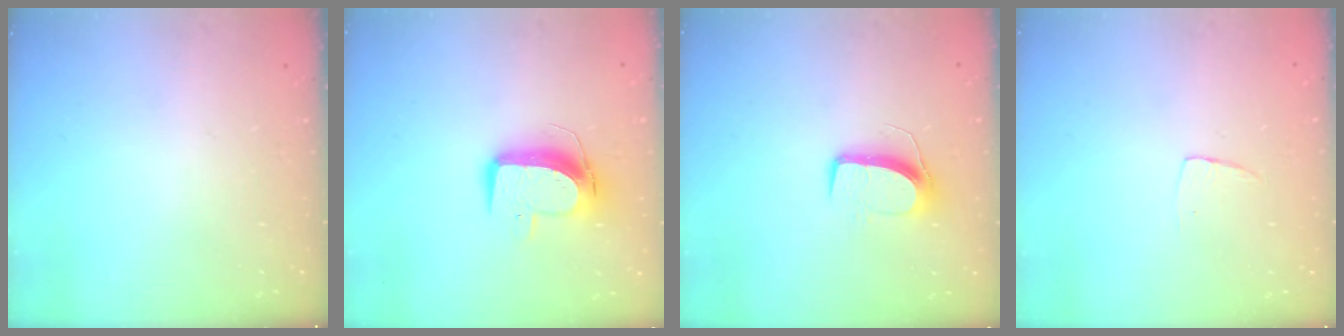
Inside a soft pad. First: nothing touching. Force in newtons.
{"total": 11.1, "press": 11.0, "slide": 1.2}
{"total": 8.6, "press": 8.5, "slide": 0.4}
{"total": 3.5, "press": 3.5, "slide": 0.3}